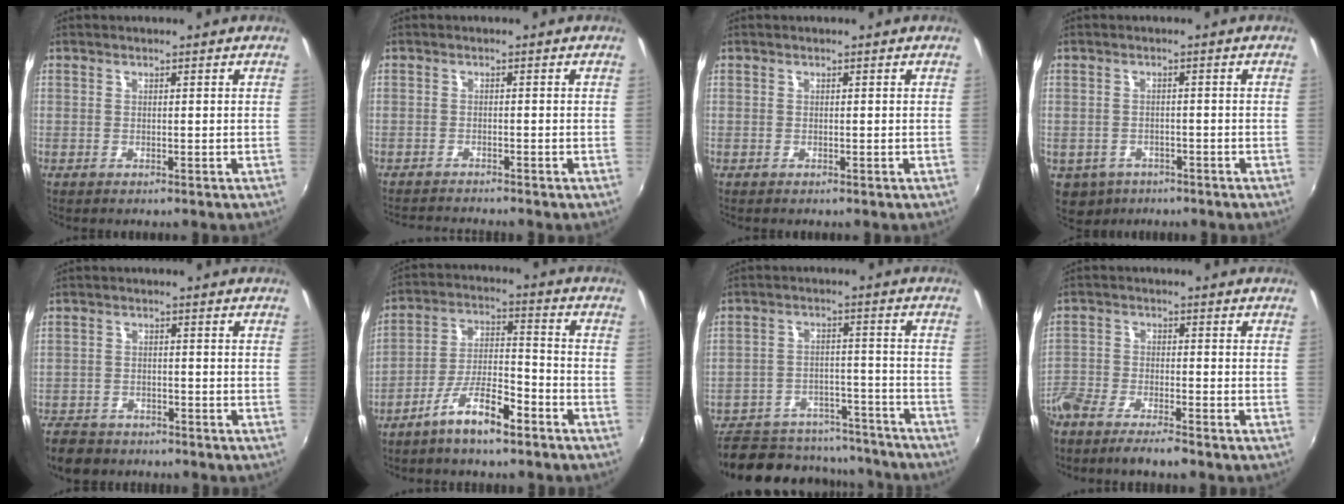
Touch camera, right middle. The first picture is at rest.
{"total": 4.3, "force": [-4.2, -0.3, 0.9], "torque": [-0.032, -0.015, -0.076]}
{"total": 0.0}
{"total": 6.7, "force": [-3.5, 5.2, 2.4], "torque": [-0.065, -0.015, -0.046]}
{"total": 8.8, "force": [-7.0, 4.5, 2.7], "torque": [-0.086, -0.007, -0.118]}
{"total": 9.3, "force": [-6.6, 2.4, 6.1], "torque": [-0.122, 0.010, -0.115]}
{"total": 22.2, "force": [-18.0, 9.6, 8.6], "torque": [-0.188, 0.009, -0.230]}
{"total": 8.2, "force": [-6.8, 1.5, 4.2], "torque": [-0.112, -0.019, -0.131]}